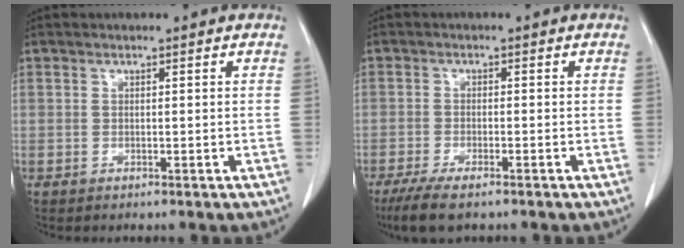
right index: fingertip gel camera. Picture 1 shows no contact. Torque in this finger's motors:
{"motor_torque": [0.47, -0.38, 0.23, 0.06]}